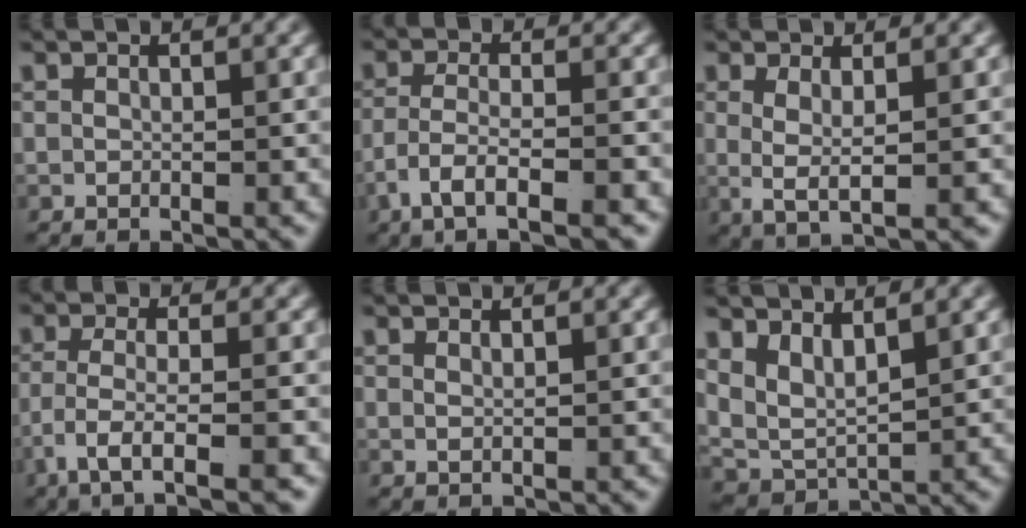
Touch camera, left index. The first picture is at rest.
{"total": 5.1, "force": [-3.1, 1.6, 3.7], "torque": [-0.070, -0.026, -0.039]}
{"total": 3.8, "force": [0.2, 1.4, 3.5], "torque": [-0.072, -0.016, 0.013]}
{"total": 5.3, "force": [-3.0, 1.3, 4.1], "torque": [-0.085, -0.030, -0.036]}
{"total": 1.0, "force": [0.7, -0.6, 0.2], "torque": [-0.003, -0.007, 0.022]}
{"total": 6.9, "force": [2.0, 5.5, 3.8], "torque": [-0.095, -0.024, 0.034]}